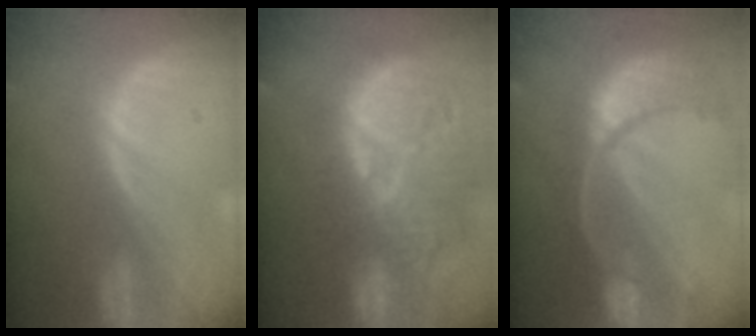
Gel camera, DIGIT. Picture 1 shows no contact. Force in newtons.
{"total": 14.8, "press": 13.1, "slide": 6.9}
{"total": 12.1, "press": 9.8, "slide": 7.2}